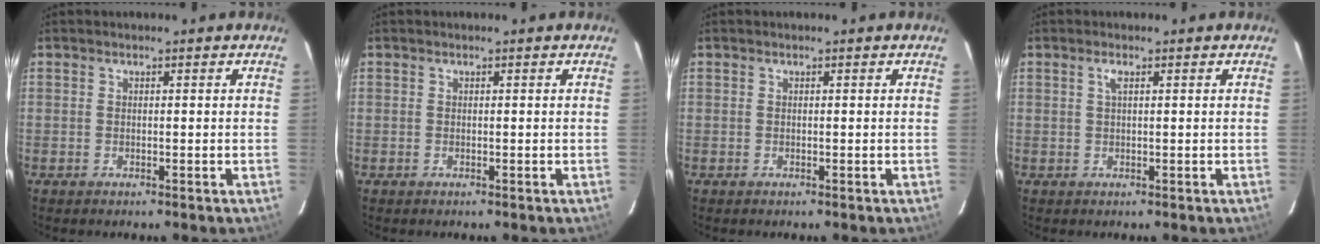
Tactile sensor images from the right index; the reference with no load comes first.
{"total": 0.0}
{"total": 0.0}
{"total": 1.1, "force": [0.5, 0.2, 1.0], "torque": [-0.021, 0.004, 0.008]}